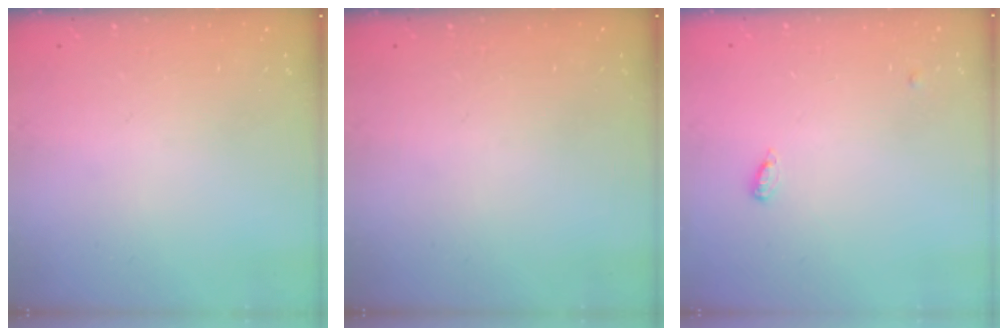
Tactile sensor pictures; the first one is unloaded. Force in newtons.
{"total": 0.0}
{"total": 4.0, "press": 3.9, "slide": 0.7}